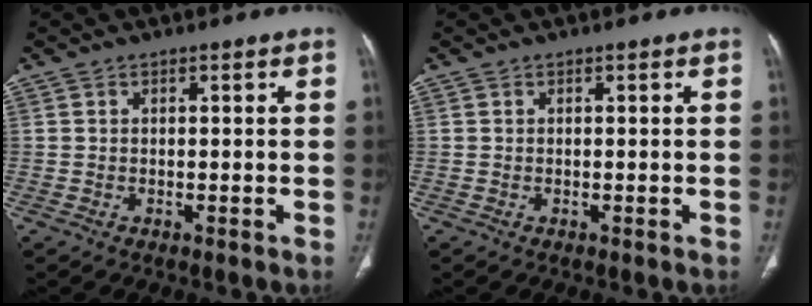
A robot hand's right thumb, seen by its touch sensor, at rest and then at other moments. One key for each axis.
{"total": 0.0}